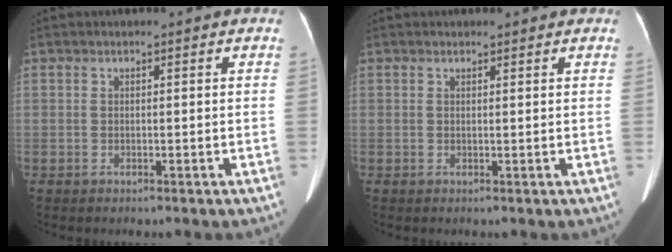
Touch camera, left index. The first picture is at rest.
{"total": 1.1, "force": [0.9, 0.4, 0.2], "torque": [-0.007, 0.006, 0.012]}